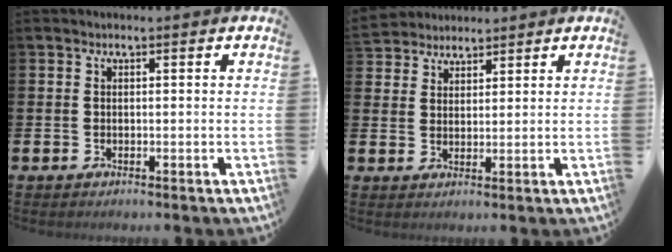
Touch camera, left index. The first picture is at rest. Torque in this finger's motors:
{"motor_torque": [0.99, -1.15, 1.05, 0.21]}